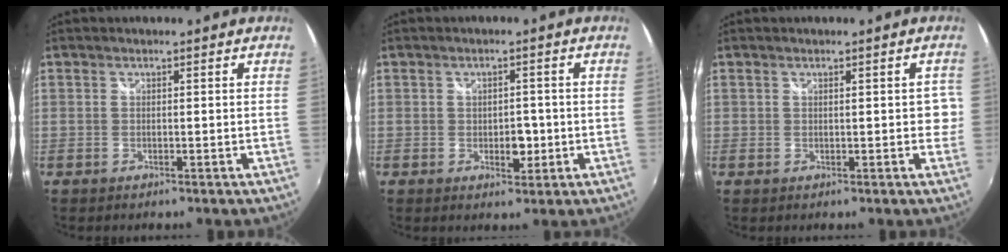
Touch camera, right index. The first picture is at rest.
{"total": 3.4, "force": [-0.8, 2.4, 2.3], "torque": [-0.035, -0.003, -0.011]}
{"total": 1.2, "force": [0.4, 0.0, 1.1], "torque": [0.007, -0.002, 0.013]}